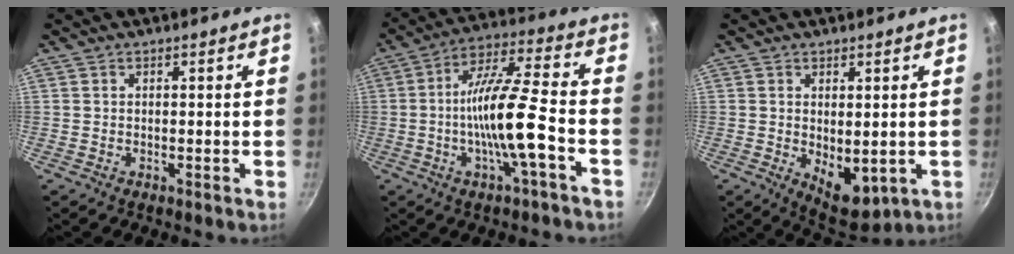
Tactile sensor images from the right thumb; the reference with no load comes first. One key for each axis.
{"total": 14.0, "fx": -3.9, "fy": 2.4, "fz": 13.2, "tx": -0.231, "ty": 0.034, "tz": -0.077}
{"total": 7.5, "fx": -0.3, "fy": 4.2, "fz": 6.2, "tx": -0.071, "ty": -0.019, "tz": 0.012}